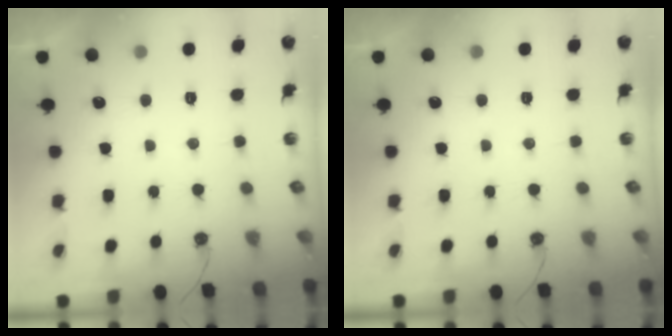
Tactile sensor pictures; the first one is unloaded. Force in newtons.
{"total": 0.0}